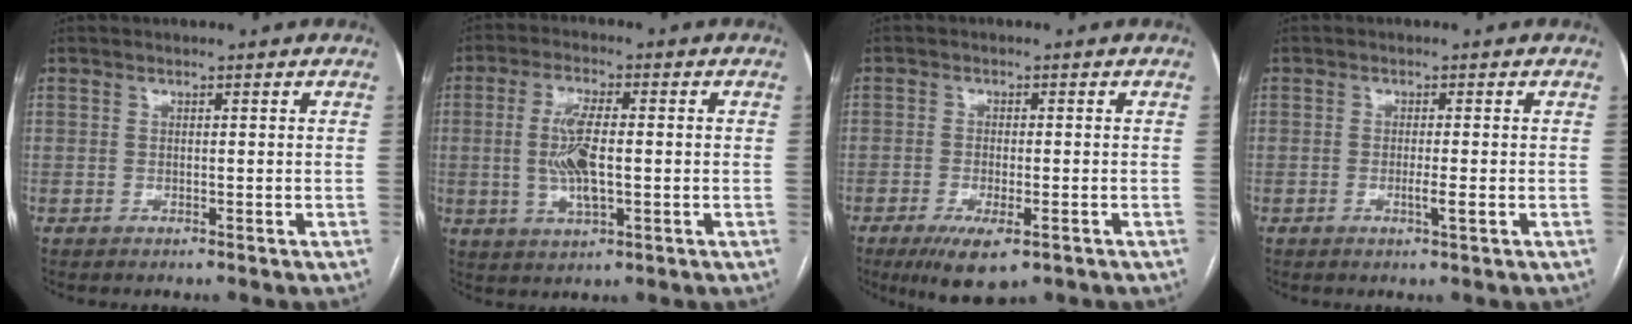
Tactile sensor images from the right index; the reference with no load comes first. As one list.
[{"total": 7.6, "force": [-0.3, 2.0, 7.3], "torque": [-0.154, 0.001, -0.004]}, {"total": 6.8, "force": [-3.8, 2.0, 5.2], "torque": [-0.088, -0.016, -0.057]}, {"total": 2.0, "force": [-0.6, -0.2, 1.9], "torque": [-0.036, -0.004, -0.011]}]